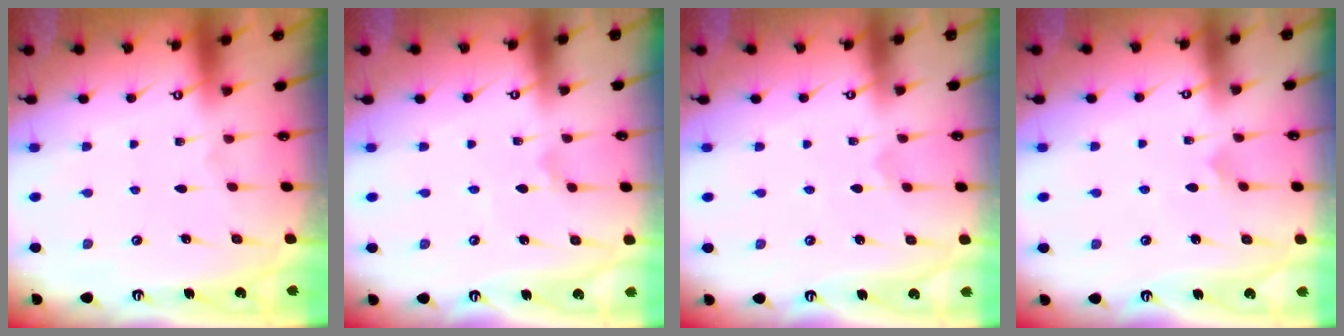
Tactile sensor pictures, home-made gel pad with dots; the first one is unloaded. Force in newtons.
{"total": 0.8, "press": 0.8, "slide": 0.1}
{"total": 1.2, "press": 1.2, "slide": 0.1}
{"total": 5.5, "press": 5.4, "slide": 0.5}